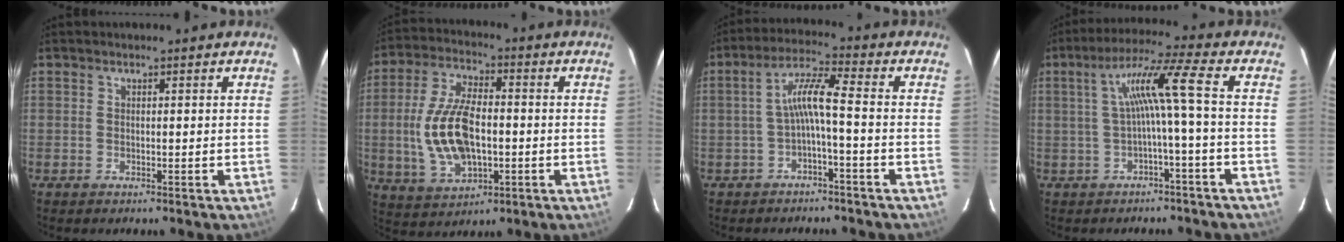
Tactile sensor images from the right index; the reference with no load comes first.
{"total": 14.6, "force": [-1.4, 7.6, 12.4], "torque": [-0.255, 0.002, -0.015]}
{"total": 5.8, "force": [-1.8, 0.1, 5.5], "torque": [-0.121, 0.015, -0.031]}
{"total": 7.6, "force": [-1.0, -1.1, 7.4], "torque": [-0.146, 0.012, -0.007]}